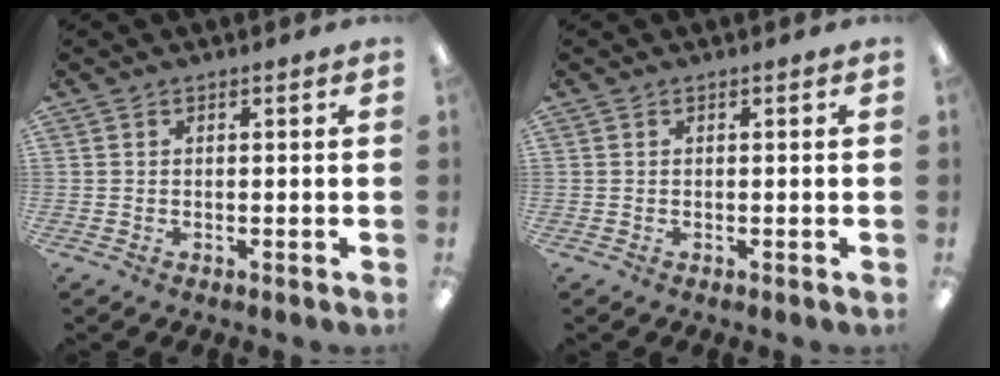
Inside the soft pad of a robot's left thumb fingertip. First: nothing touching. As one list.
[{"total": 0.0}]